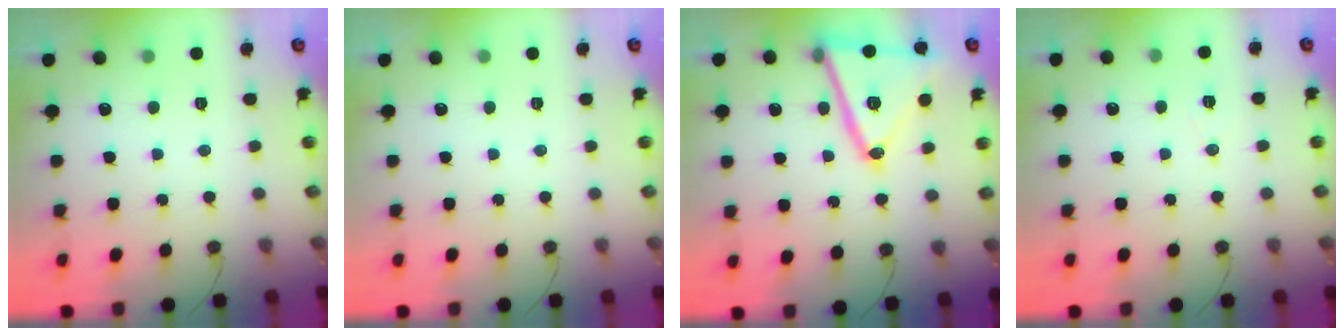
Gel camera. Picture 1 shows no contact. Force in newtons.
{"total": 0.0}
{"total": 22.3, "press": 22.1, "slide": 3.4}
{"total": 6.2, "press": 4.2, "slide": 4.6}